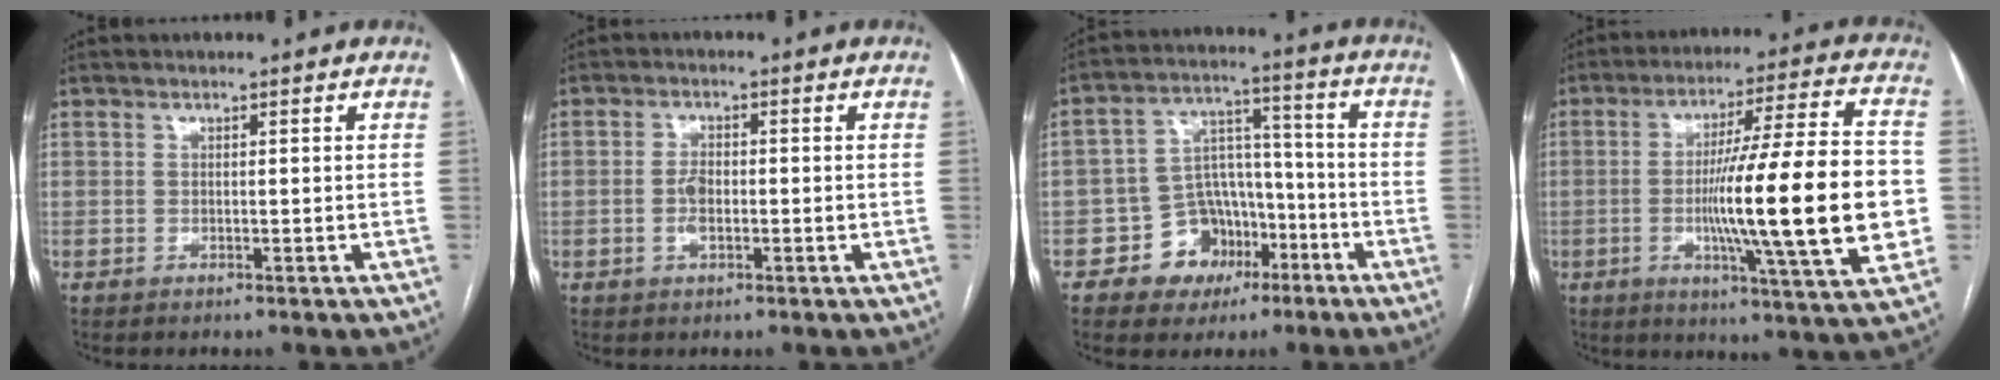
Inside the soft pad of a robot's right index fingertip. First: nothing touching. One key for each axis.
{"total": 3.1, "fx": -0.5, "fy": 1.4, "fz": 2.7, "tx": -0.060, "ty": 0.001, "tz": -0.010}
{"total": 9.9, "fx": -4.8, "fy": 8.0, "fz": 3.4, "tx": -0.043, "ty": 0.033, "tz": -0.068}
{"total": 22.2, "fx": -2.7, "fy": 0.8, "fz": 22.0, "tx": -0.312, "ty": 0.005, "tz": -0.046}